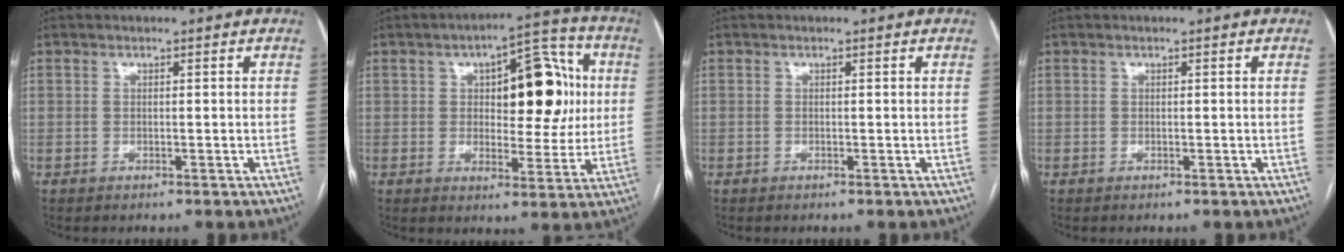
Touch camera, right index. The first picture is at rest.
{"total": 13.9, "force": [2.5, 5.9, 12.3], "torque": [-0.159, 0.037, 0.041]}
{"total": 0.0}
{"total": 0.0}